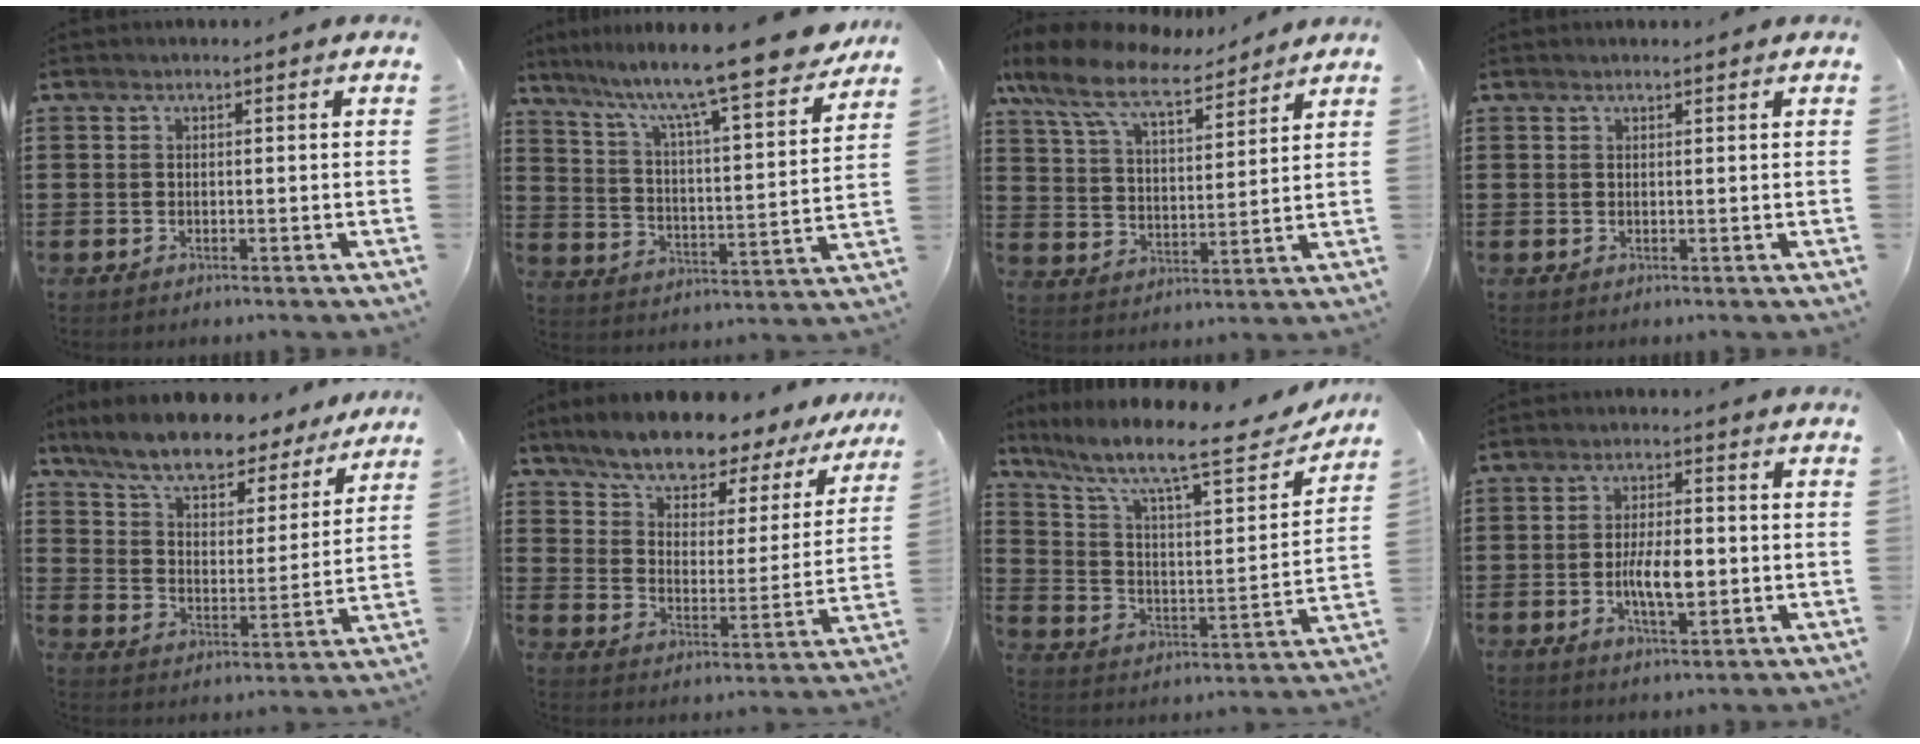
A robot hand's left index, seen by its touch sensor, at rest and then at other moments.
{"total": 10.9, "force": [9.5, -0.1, 5.5], "torque": [-0.127, -0.074, 0.151]}
{"total": 9.9, "force": [8.3, 2.3, 4.8], "torque": [-0.125, -0.037, 0.145]}
{"total": 0.6, "force": [0.5, 0.0, 0.3], "torque": [-0.007, -0.001, 0.010]}
{"total": 8.8, "force": [7.8, 1.7, 3.7], "torque": [-0.105, -0.038, 0.134]}
{"total": 7.1, "force": [6.6, 1.6, 2.2], "torque": [-0.071, -0.047, 0.110]}
{"total": 11.4, "force": [8.6, 1.8, 7.2], "torque": [-0.156, -0.055, 0.139]}
{"total": 6.4, "force": [-0.9, 2.4, 5.9], "torque": [-0.108, -0.002, -0.022]}